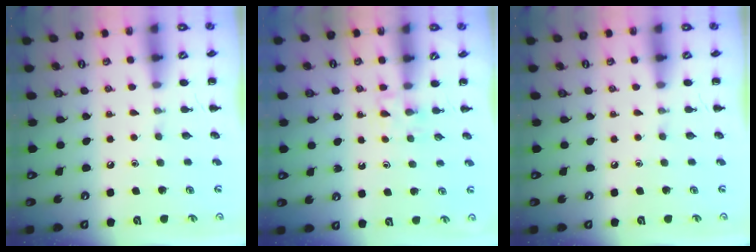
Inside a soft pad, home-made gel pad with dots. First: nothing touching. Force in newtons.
{"total": 3.4, "press": 3.2, "slide": 1.2}
{"total": 0.0}